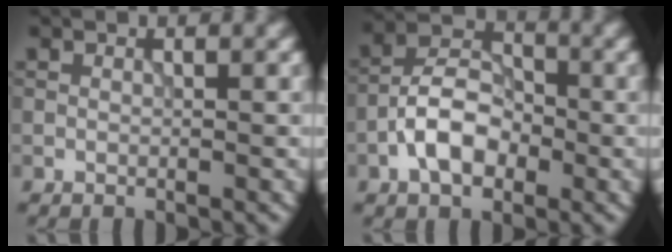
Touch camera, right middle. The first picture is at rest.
{"total": 5.3, "force": [-2.0, 3.2, 3.7], "torque": [-0.063, 0.012, -0.043]}